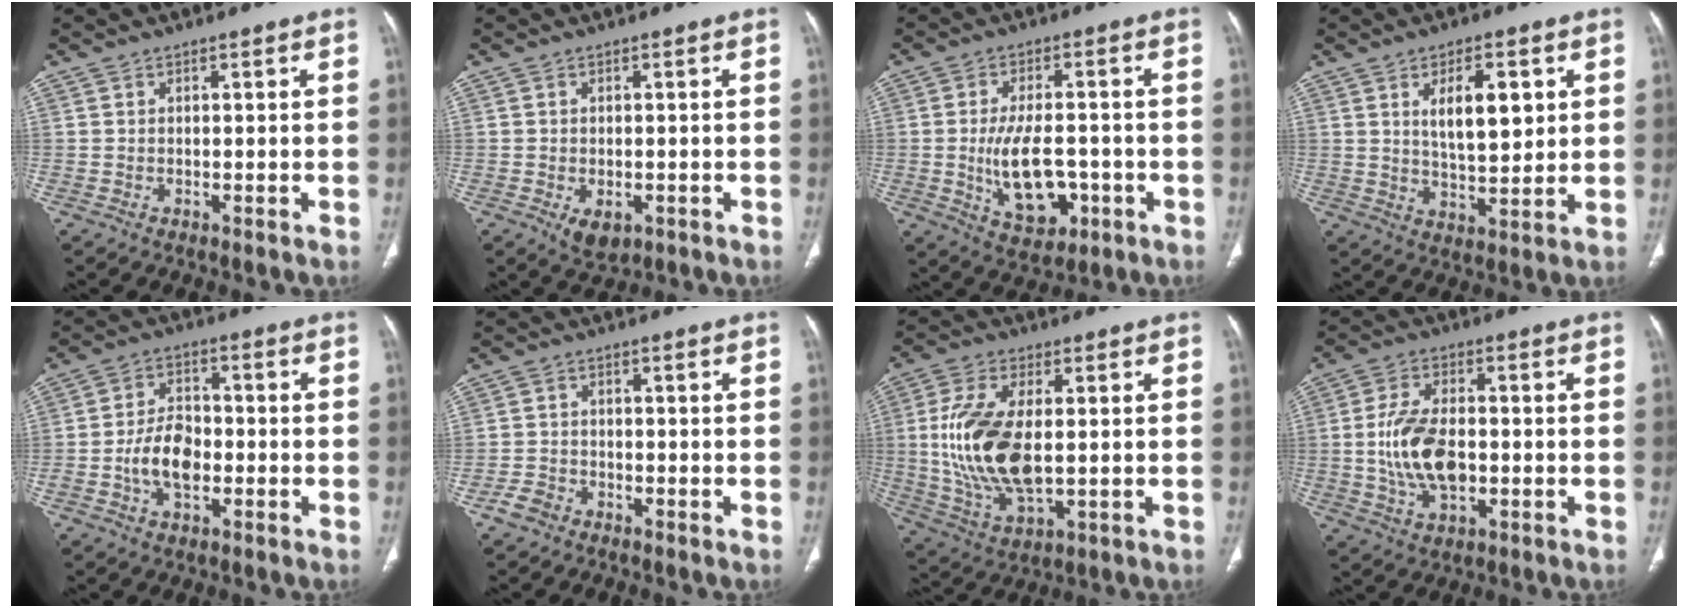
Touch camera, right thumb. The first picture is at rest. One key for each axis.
{"total": 4.1, "fx": -1.5, "fy": 2.6, "fz": 2.8, "tx": -0.040, "ty": 0.000, "tz": -0.012}
{"total": 11.3, "fx": -2.3, "fy": 6.2, "fz": 9.1, "tx": -0.143, "ty": 0.005, "tz": -0.025}
{"total": 9.5, "fx": 3.1, "fy": 4.1, "fz": 8.1, "tx": -0.110, "ty": -0.018, "tz": 0.056}
{"total": 8.4, "fx": -2.1, "fy": 5.2, "fz": 6.2, "tx": -0.103, "ty": 0.019, "tz": -0.042}
{"total": 3.0, "fx": -2.1, "fy": 2.0, "fz": 0.9, "tx": -0.016, "ty": 0.014, "tz": -0.039}
{"total": 16.2, "fx": 0.5, "fy": 8.1, "fz": 14.1, "tx": -0.293, "ty": -0.012, "tz": 0.018}
{"total": 11.7, "fx": -1.1, "fy": 6.6, "fz": 9.6, "tx": -0.178, "ty": 0.009, "tz": -0.018}